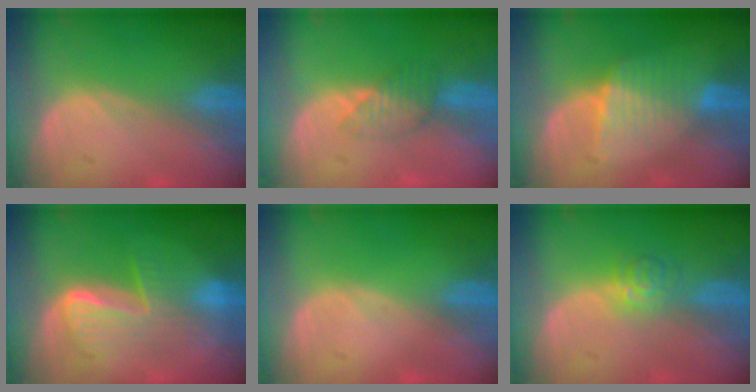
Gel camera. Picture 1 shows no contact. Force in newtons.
{"total": 3.6, "press": 3.2, "slide": 1.6}
{"total": 6.5, "press": 5.7, "slide": 3.2}
{"total": 6.8, "press": 6.8, "slide": 0.2}
{"total": 0.0}
{"total": 3.6, "press": 3.5, "slide": 1.0}